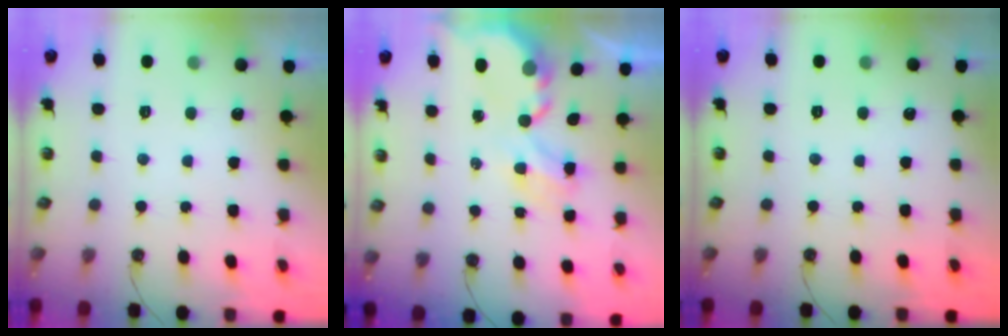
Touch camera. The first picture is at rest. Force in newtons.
{"total": 4.6, "press": 4.6, "slide": 0.3}
{"total": 0.0}